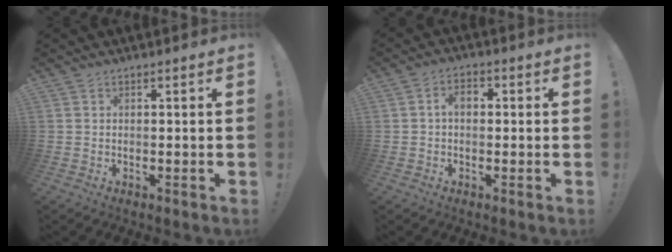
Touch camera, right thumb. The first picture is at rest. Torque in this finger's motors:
{"motor_torque": [0.51, 0.70, 0.37, -0.10, 0.00]}